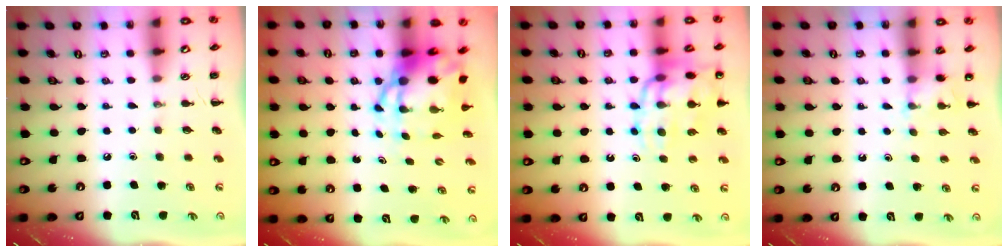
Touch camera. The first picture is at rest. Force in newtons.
{"total": 8.3, "press": 8.0, "slide": 2.3}
{"total": 17.1, "press": 16.8, "slide": 3.3}
{"total": 4.2, "press": 4.0, "slide": 1.4}